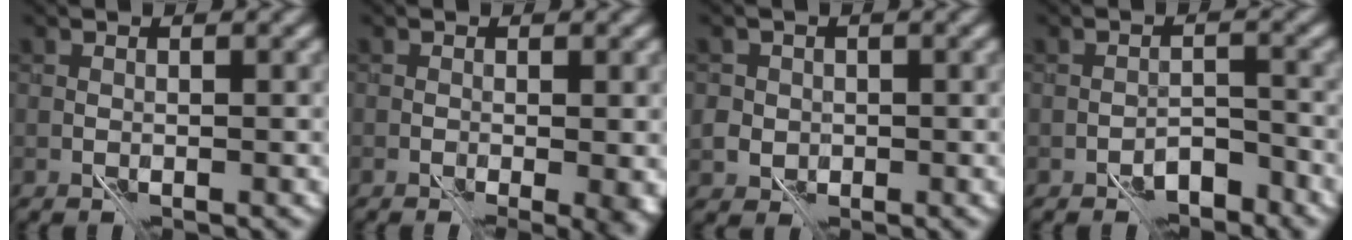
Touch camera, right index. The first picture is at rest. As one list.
[{"total": 2.5, "force": [-0.6, 1.1, 2.2], "torque": [-0.027, -0.004, -0.010]}, {"total": 3.1, "force": [0.0, 2.9, 1.0], "torque": [-0.001, 0.014, -0.017]}, {"total": 3.6, "force": [-3.0, 1.4, 1.6], "torque": [-0.016, 0.002, -0.049]}]